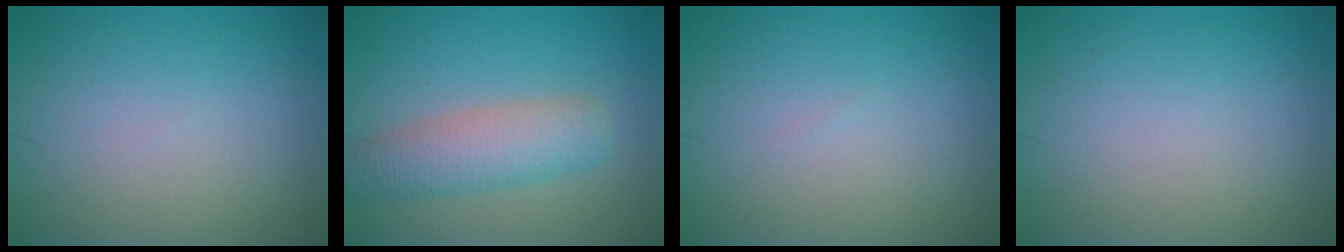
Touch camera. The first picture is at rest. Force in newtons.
{"total": 4.8, "press": 4.8, "slide": 0.2}
{"total": 0.0}
{"total": 0.0}